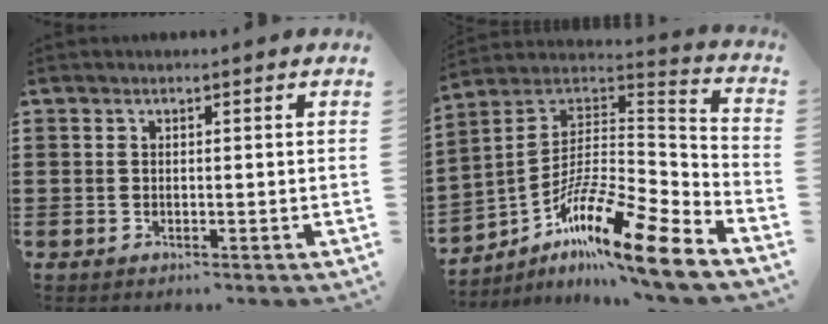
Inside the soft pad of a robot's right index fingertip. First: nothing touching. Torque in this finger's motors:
{"motor_torque": [-0.60, 0.02, 0.23, 0.05]}